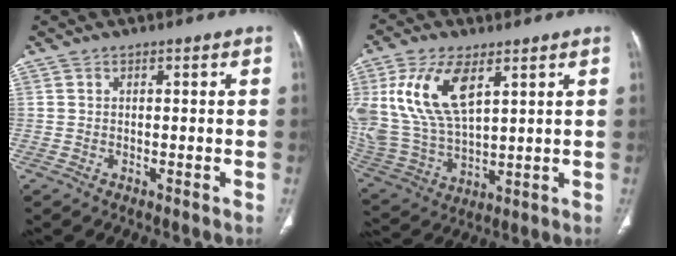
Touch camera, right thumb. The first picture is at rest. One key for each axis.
{"total": 17.2, "fx": 6.6, "fy": 8.7, "fz": 13.3, "tx": -0.271, "ty": -0.019, "tz": 0.141}